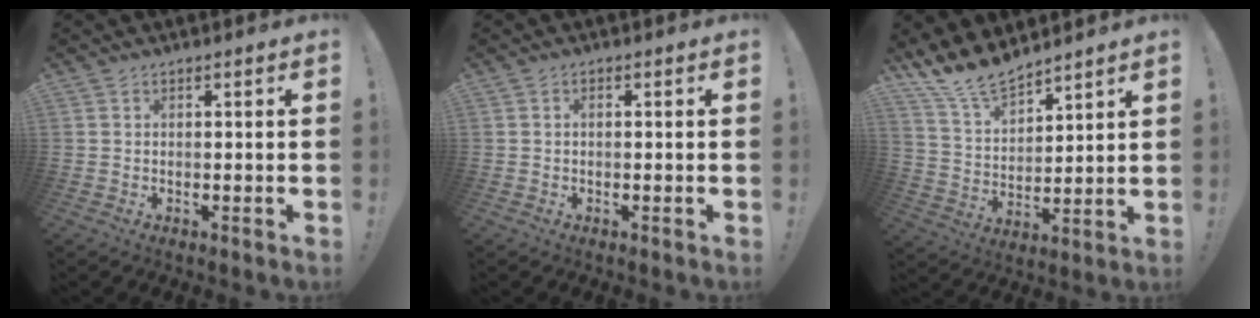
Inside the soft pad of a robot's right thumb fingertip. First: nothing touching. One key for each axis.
{"total": 0.7, "fx": -0.2, "fy": 0.3, "fz": 0.5, "tx": -0.016, "ty": 0.004, "tz": -0.003}
{"total": 12.6, "fx": 11.4, "fy": 3.9, "fz": 3.8, "tx": -0.102, "ty": -0.080, "tz": 0.217}